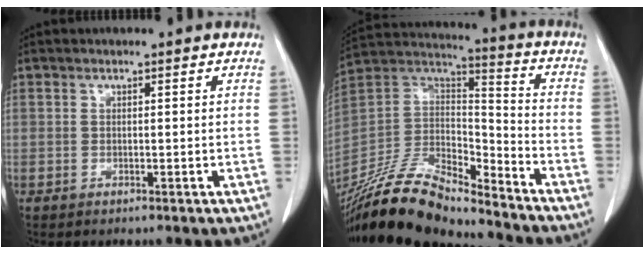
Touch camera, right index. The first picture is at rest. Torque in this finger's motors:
{"motor_torque": [1.07, -1.07, 0.54, 0.21]}